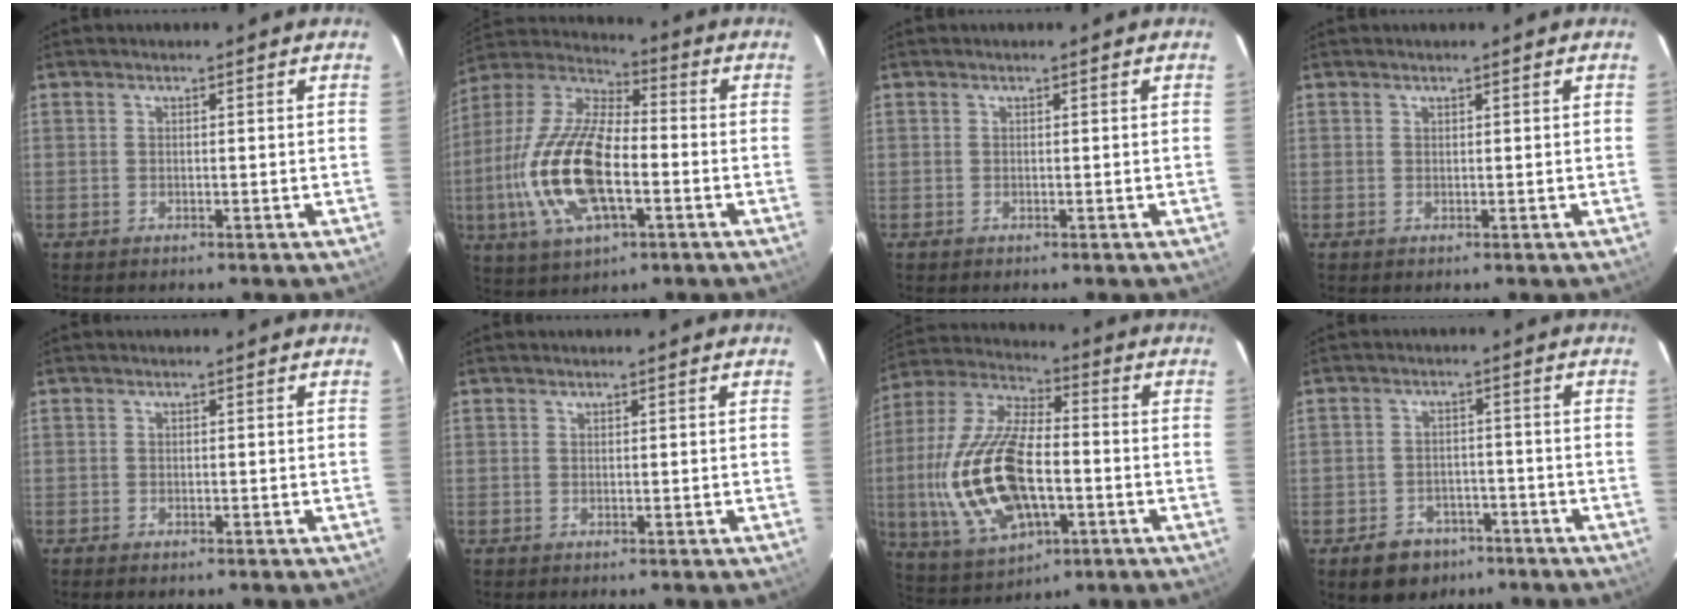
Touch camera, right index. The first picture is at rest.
{"total": 19.7, "force": [-4.5, 8.4, 17.3], "torque": [-0.371, -0.006, -0.087]}
{"total": 0.0}
{"total": 0.0}
{"total": 0.8, "force": [-0.7, 0.3, 0.3], "torque": [-0.008, -0.004, -0.013]}
{"total": 0.0}
{"total": 21.0, "force": [-3.8, 10.1, 18.0], "torque": [-0.395, -0.005, -0.057]}
{"total": 7.8, "force": [-4.9, 5.8, 2.0], "torque": [-0.054, 0.021, -0.057]}